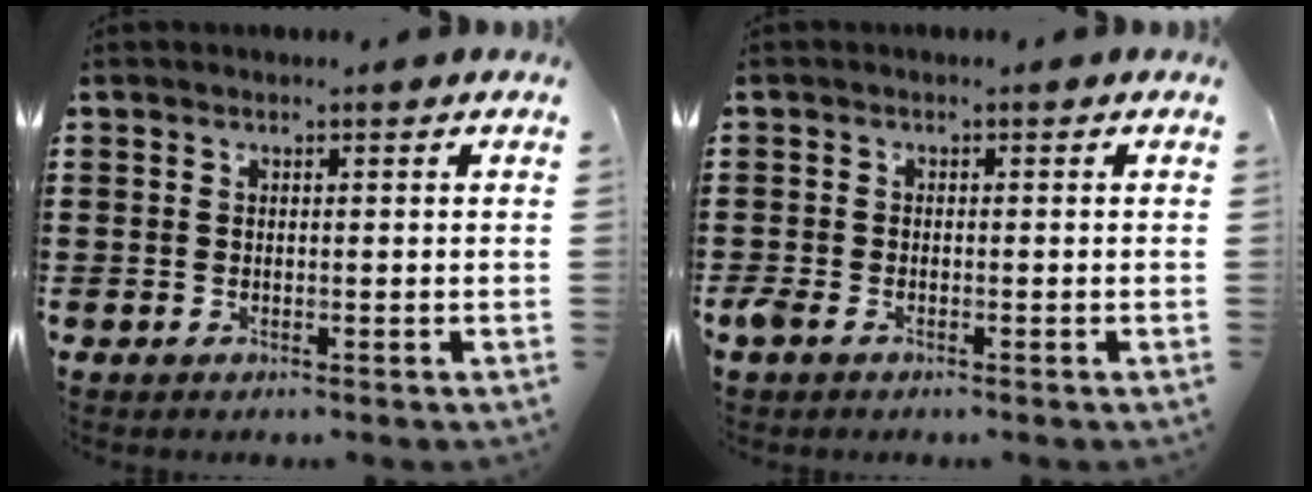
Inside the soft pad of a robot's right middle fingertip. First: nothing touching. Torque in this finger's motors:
{"motor_torque": [1.11, -0.56, 0.05, 0.14]}